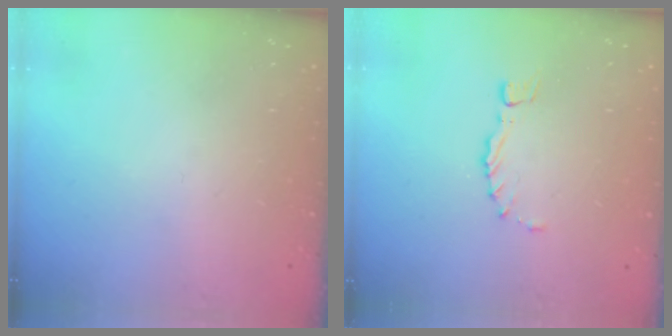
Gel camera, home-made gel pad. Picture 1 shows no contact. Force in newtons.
{"total": 0.8, "press": 0.7, "slide": 0.3}